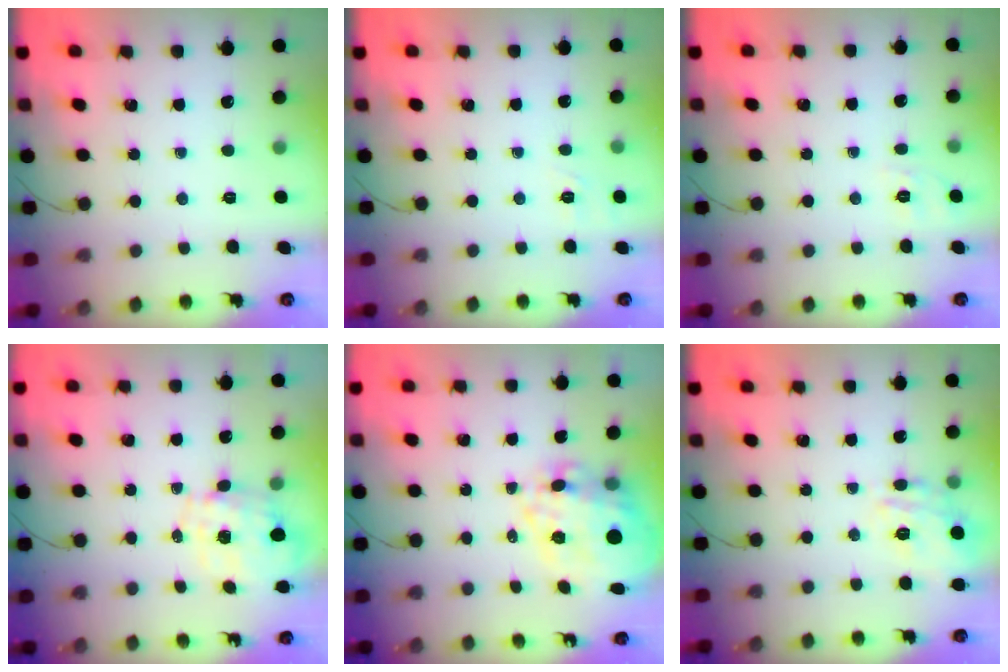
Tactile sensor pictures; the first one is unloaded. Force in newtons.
{"total": 1.7, "press": 0.3, "slide": 1.6}
{"total": 1.8, "press": 0.0, "slide": 1.8}
{"total": 1.3, "press": 1.2, "slide": 0.4}
{"total": 18.9, "press": 18.4, "slide": 4.3}
{"total": 15.2, "press": 15.2, "slide": 0.6}